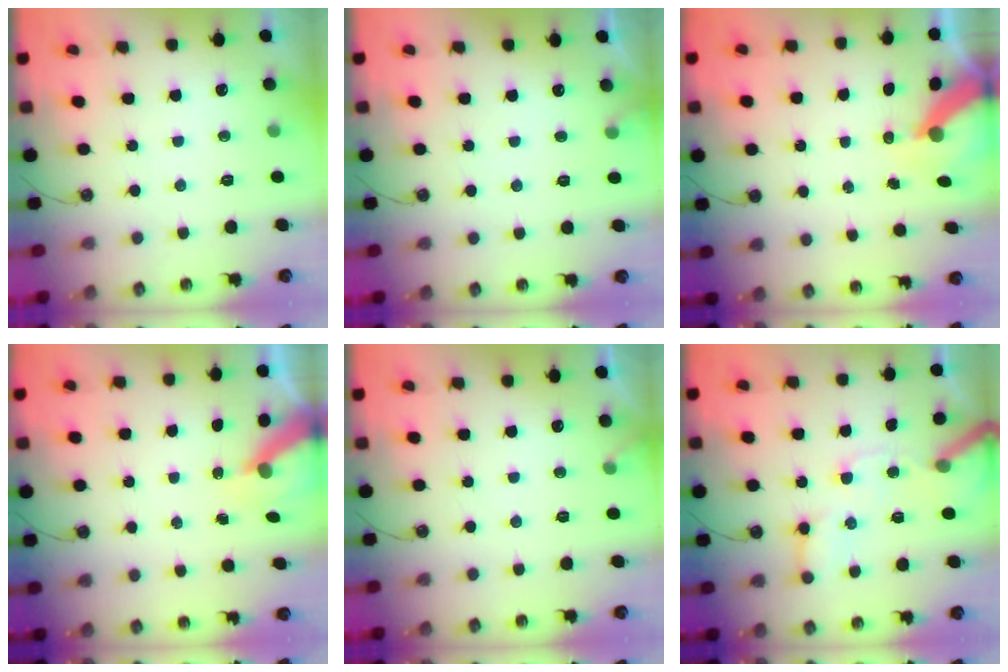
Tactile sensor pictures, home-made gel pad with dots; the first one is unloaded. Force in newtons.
{"total": 3.6, "press": 3.6, "slide": 0.2}
{"total": 8.4, "press": 8.3, "slide": 1.0}
{"total": 6.2, "press": 6.1, "slide": 0.4}
{"total": 2.4, "press": 2.4, "slide": 0.2}
{"total": 12.7, "press": 12.6, "slide": 1.7}